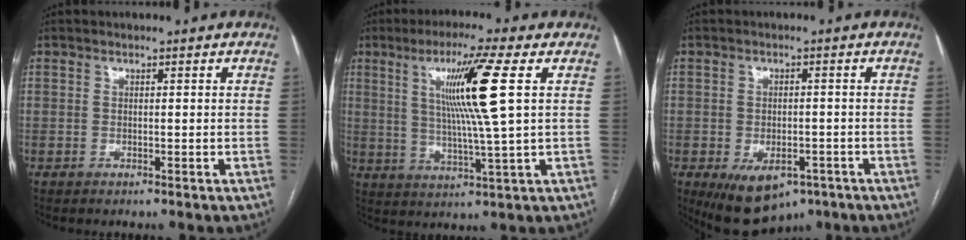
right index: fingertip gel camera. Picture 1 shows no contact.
{"total": 11.5, "force": [3.3, -1.6, 11.0], "torque": [-0.196, -0.002, 0.061]}
{"total": 9.5, "force": [-5.2, 5.5, 5.7], "torque": [-0.090, -0.004, -0.068]}